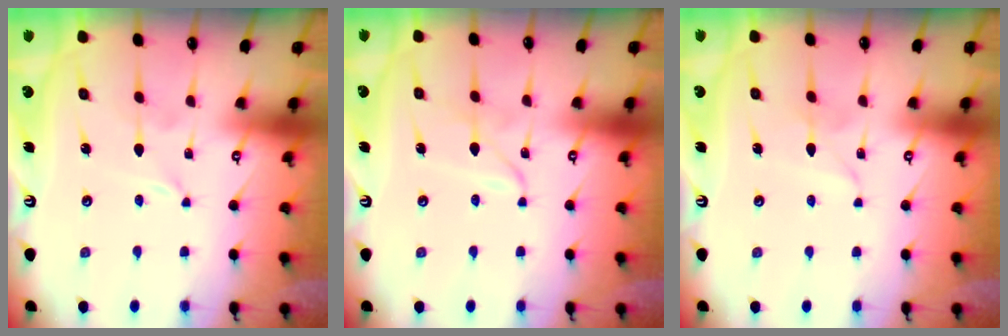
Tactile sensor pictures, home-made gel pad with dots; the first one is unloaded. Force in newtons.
{"total": 2.4, "press": 2.4, "slide": 0.3}
{"total": 2.7, "press": 2.7, "slide": 0.3}